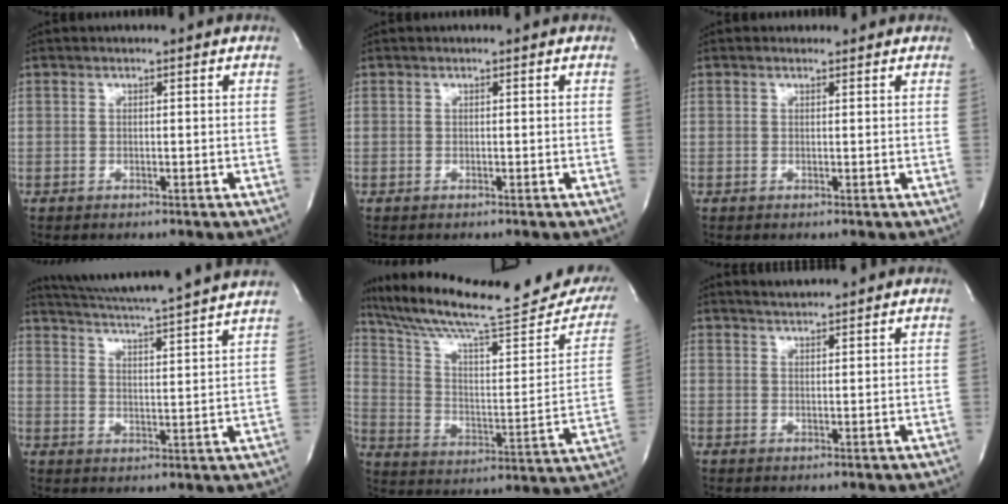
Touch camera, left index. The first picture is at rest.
{"total": 0.0}
{"total": 0.9, "force": [0.8, 0.5, -0.1], "torque": [-0.003, 0.004, 0.008]}
{"total": 20.3, "force": [18.8, -1.4, 7.6], "torque": [-0.139, -0.029, 0.253]}
{"total": 27.5, "force": [23.4, 3.8, 13.9], "torque": [-0.222, -0.039, 0.325]}
{"total": 3.6, "force": [3.5, 0.2, 0.9], "torque": [-0.019, 0.019, 0.059]}